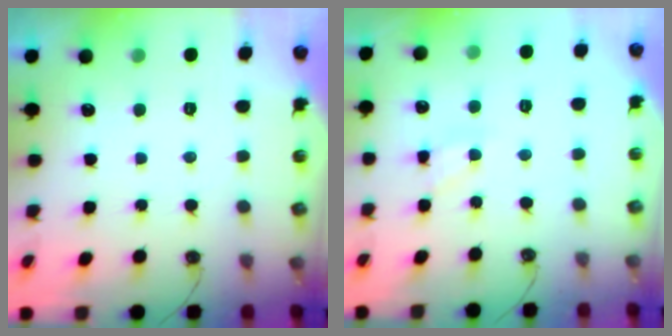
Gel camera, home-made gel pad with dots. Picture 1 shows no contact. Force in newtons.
{"total": 5.6, "press": 5.6, "slide": 0.3}